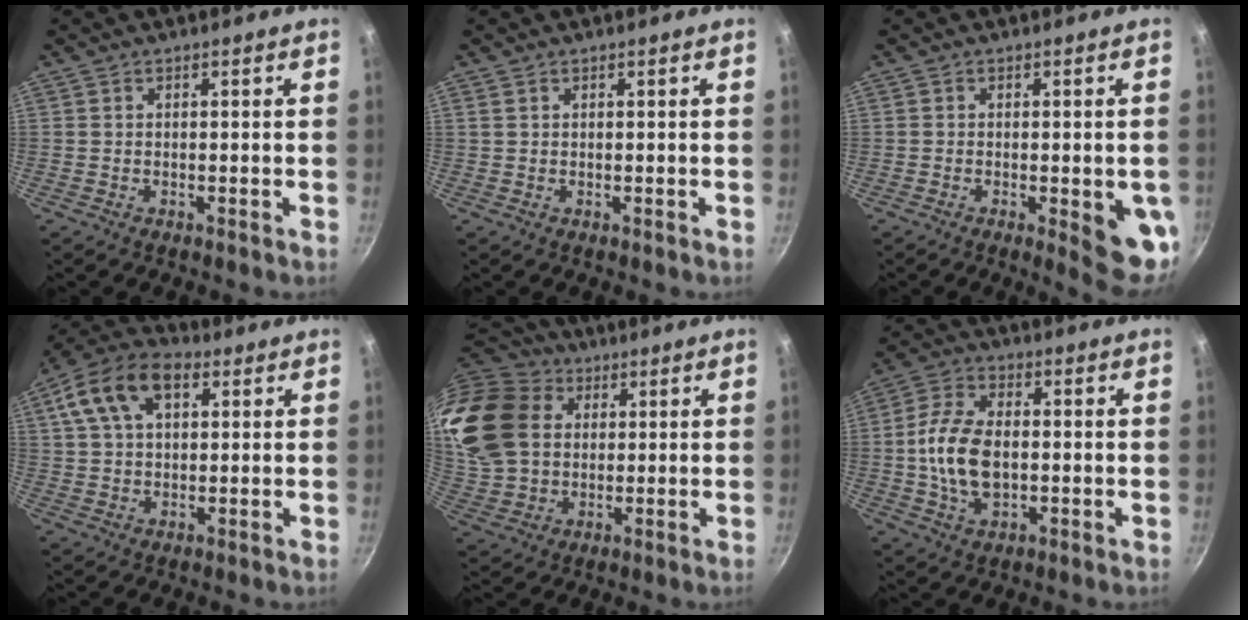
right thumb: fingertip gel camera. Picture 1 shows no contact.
{"total": 0.7, "force": [0.4, 0.5, 0.3], "torque": [-0.006, 0.002, 0.007]}
{"total": 8.9, "force": [-2.1, 2.6, 8.2], "torque": [-0.076, -0.002, -0.020]}
{"total": 13.8, "force": [4.9, 8.5, 9.7], "torque": [-0.171, 0.017, 0.073]}
{"total": 23.8, "force": [8.2, 17.8, 13.5], "torque": [-0.290, 0.010, 0.160]}
{"total": 12.0, "force": [-0.5, 7.3, 9.5], "torque": [-0.174, 0.015, -0.015]}